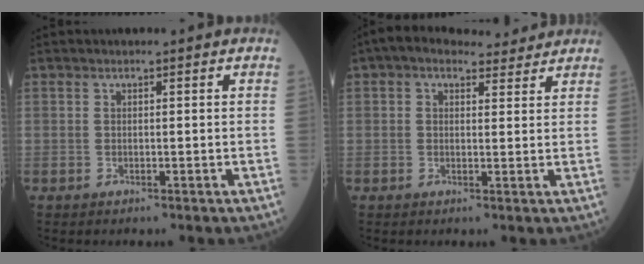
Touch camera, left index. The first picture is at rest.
{"total": 6.1, "force": [4.9, 2.8, 2.3], "torque": [-0.036, 0.030, 0.071]}